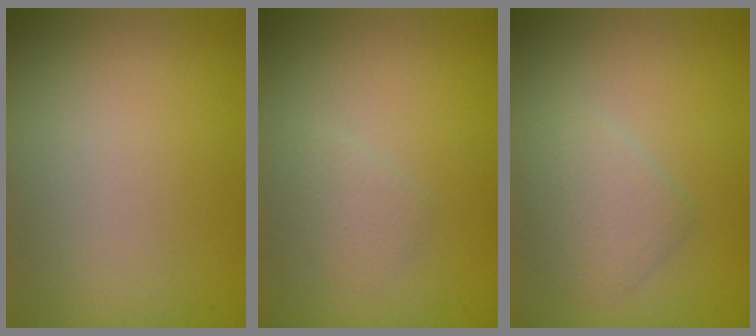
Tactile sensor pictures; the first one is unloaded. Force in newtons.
{"total": 1.1, "press": 1.1, "slide": 0.0}
{"total": 2.4, "press": 2.4, "slide": 0.0}